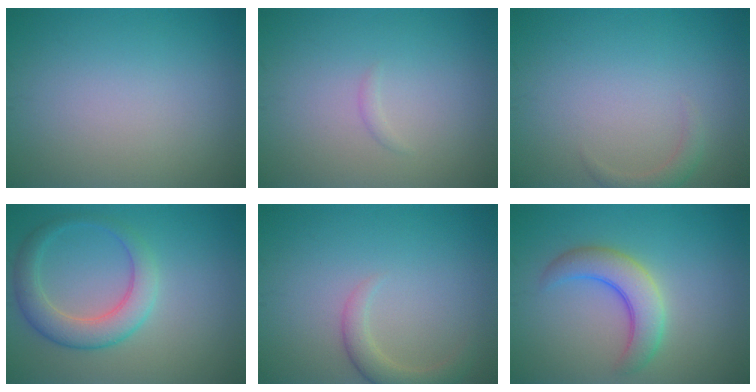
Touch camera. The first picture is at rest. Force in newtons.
{"total": 0.5, "press": 0.5, "slide": 0.0}
{"total": 1.3, "press": 1.3, "slide": 0.1}
{"total": 4.3, "press": 4.3, "slide": 0.2}
{"total": 2.6, "press": 2.5, "slide": 0.4}
{"total": 4.5, "press": 4.5, "slide": 0.3}